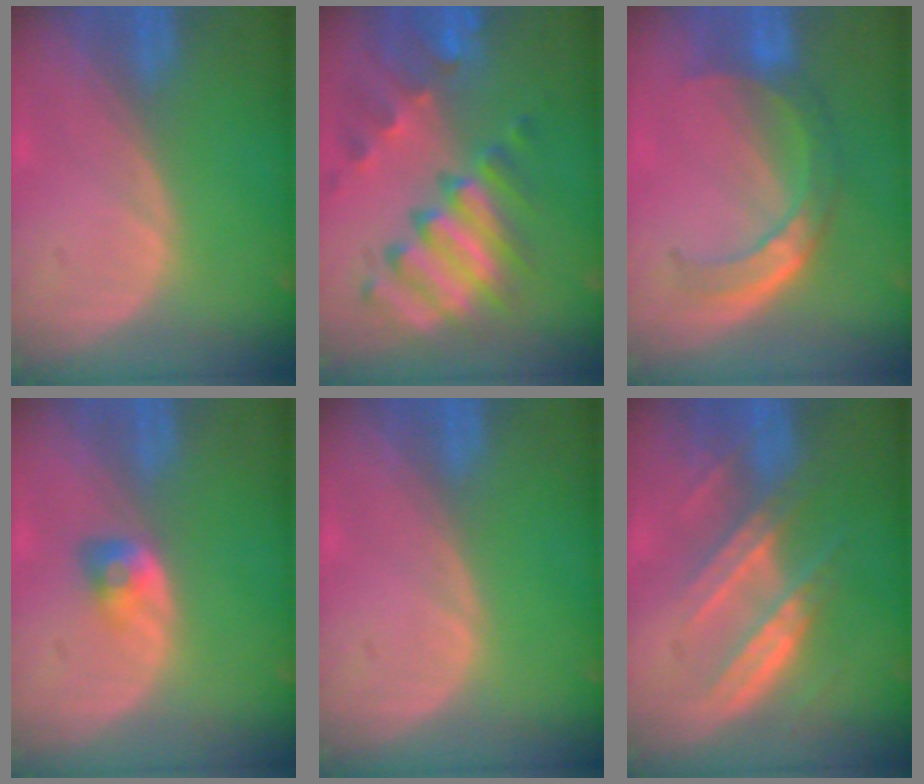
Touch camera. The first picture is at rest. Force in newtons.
{"total": 11.3, "press": 9.7, "slide": 5.7}
{"total": 7.0, "press": 6.3, "slide": 3.1}
{"total": 2.9, "press": 2.5, "slide": 1.5}
{"total": 0.0}
{"total": 7.2, "press": 7.0, "slide": 1.7}